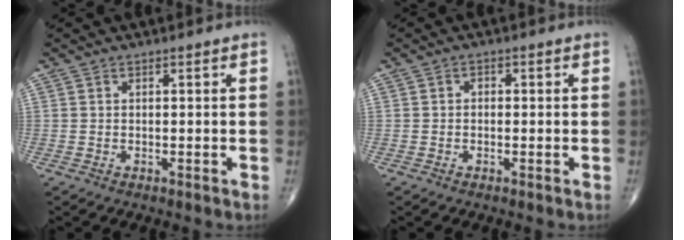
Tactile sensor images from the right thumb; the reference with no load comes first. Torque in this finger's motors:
{"motor_torque": [-0.30, -0.15, -0.17, -0.09, 0.03]}